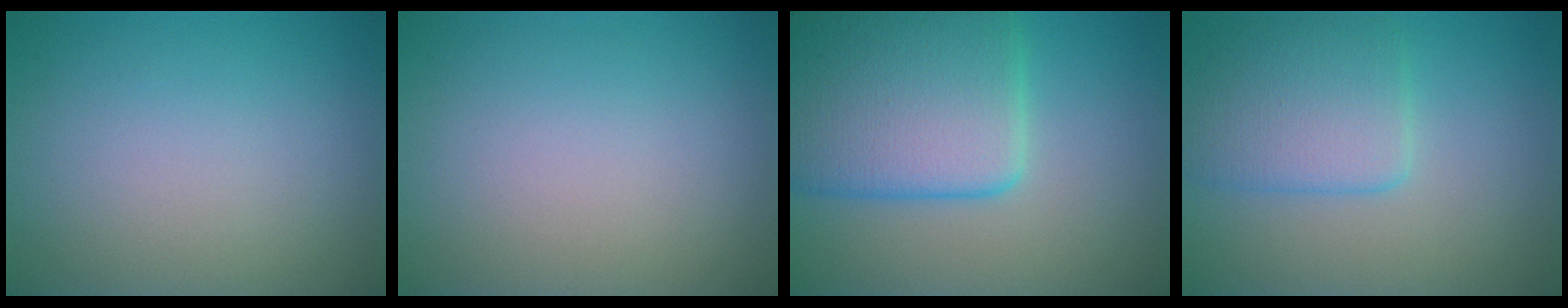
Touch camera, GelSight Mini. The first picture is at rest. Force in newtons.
{"total": 0.0}
{"total": 9.1, "press": 9.0, "slide": 0.4}
{"total": 4.4, "press": 4.4, "slide": 0.2}